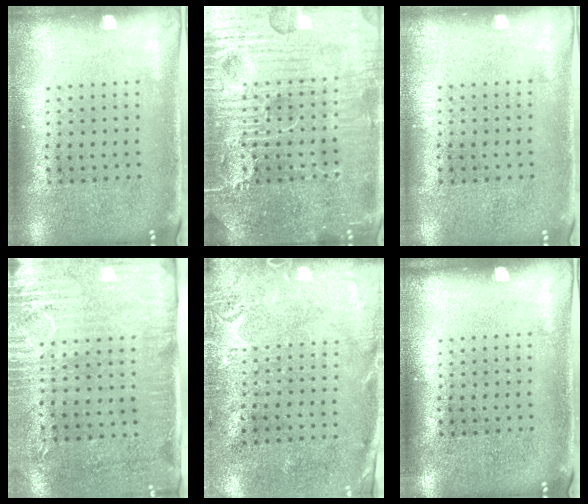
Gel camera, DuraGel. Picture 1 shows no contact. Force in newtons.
{"total": 6.8, "press": 6.8, "slide": 0.6}
{"total": 0.0}
{"total": 3.0, "press": 2.5, "slide": 1.7}
{"total": 2.6, "press": 2.1, "slide": 1.6}
{"total": 0.0}